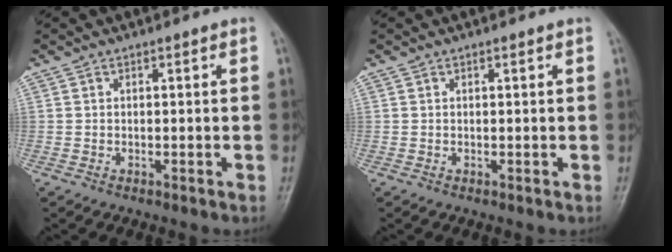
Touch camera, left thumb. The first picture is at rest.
{"total": 0.0}